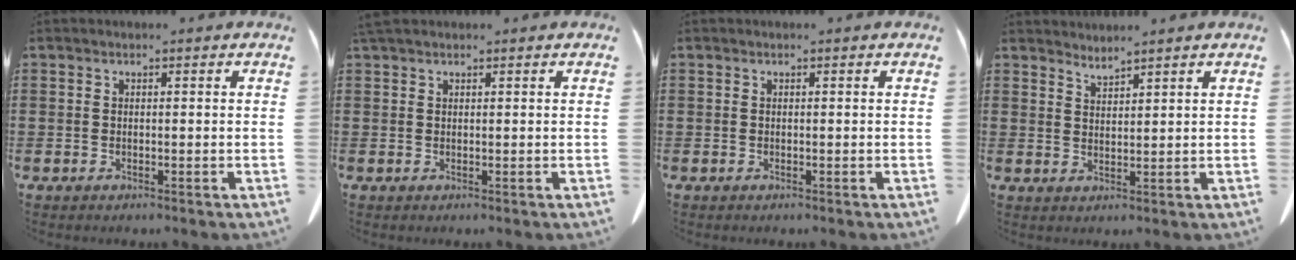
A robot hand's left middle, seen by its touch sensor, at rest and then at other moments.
{"total": 1.1, "force": [0.9, 0.2, 0.5], "torque": [-0.013, -0.001, 0.019]}
{"total": 0.0}
{"total": 2.2, "force": [2.2, -0.5, -0.1], "torque": [-0.004, -0.008, 0.043]}